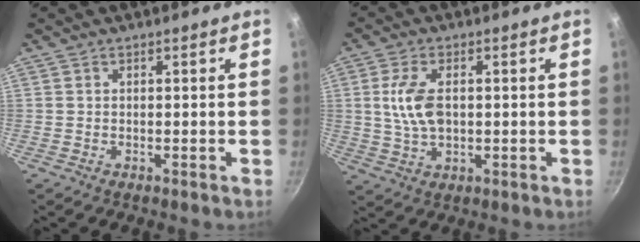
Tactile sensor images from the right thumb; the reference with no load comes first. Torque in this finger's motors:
{"motor_torque": [-0.43, 0.14, 0.48, 0.30, 0.01]}